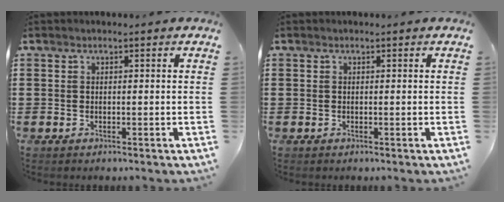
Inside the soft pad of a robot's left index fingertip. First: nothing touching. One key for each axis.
{"total": 0.0}